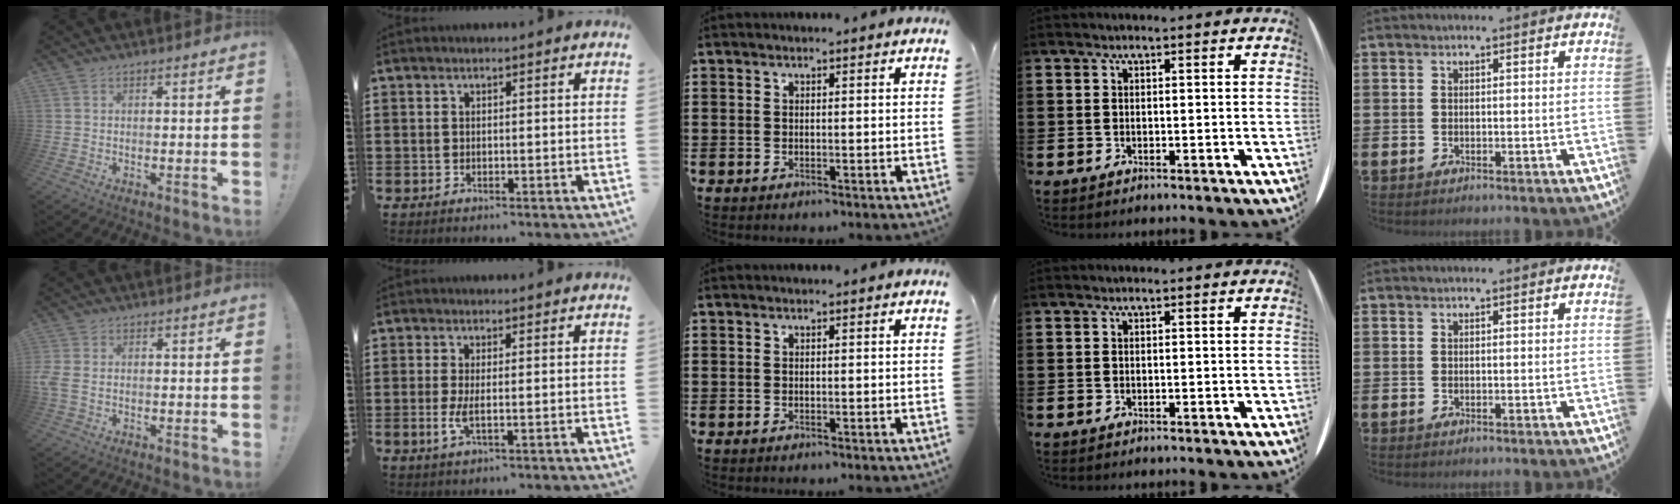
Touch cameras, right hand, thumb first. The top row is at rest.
{"thumb": {"total": 3.2, "force": [-0.3, 2.0, 2.4], "torque": [-0.060, 0.003, -0.004]}, "index": {"total": 2.7, "force": [-0.3, 0.3, 2.6], "torque": [-0.064, -0.010, -0.009]}}